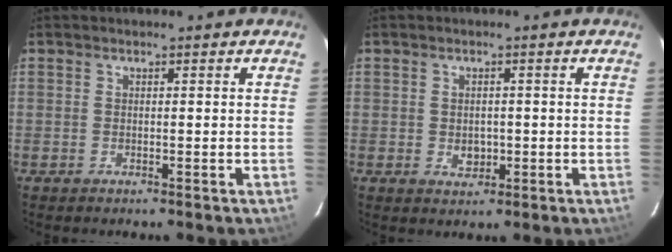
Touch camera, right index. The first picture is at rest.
{"total": 2.9, "force": [-0.5, 2.4, 1.6], "torque": [-0.026, 0.002, -0.003]}